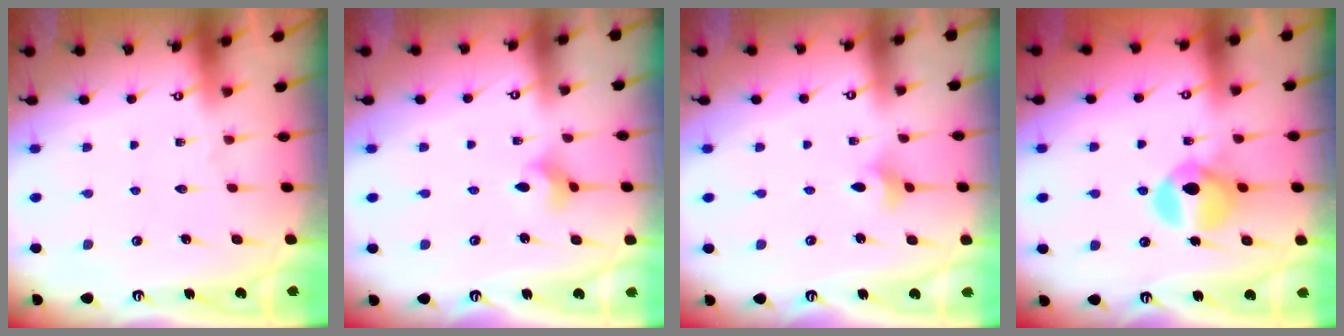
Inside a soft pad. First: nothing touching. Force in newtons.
{"total": 3.5, "press": 3.5, "slide": 0.6}
{"total": 2.9, "press": 2.8, "slide": 0.6}
{"total": 11.7, "press": 11.6, "slide": 0.8}